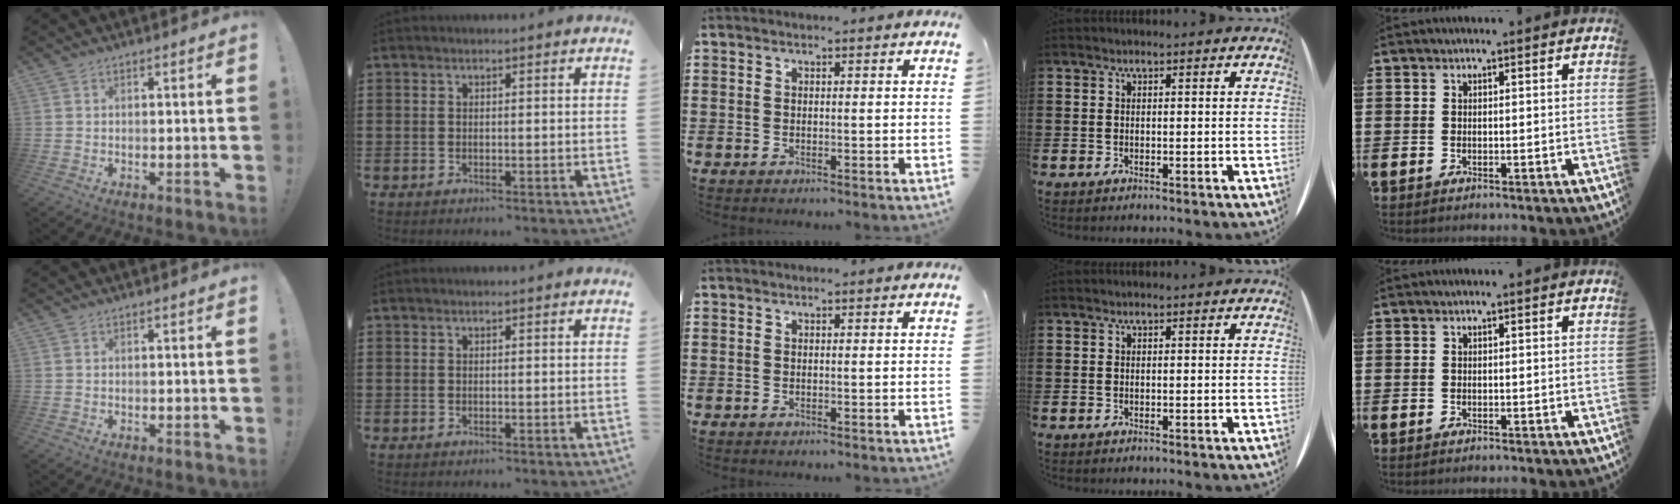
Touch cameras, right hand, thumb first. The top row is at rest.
{}